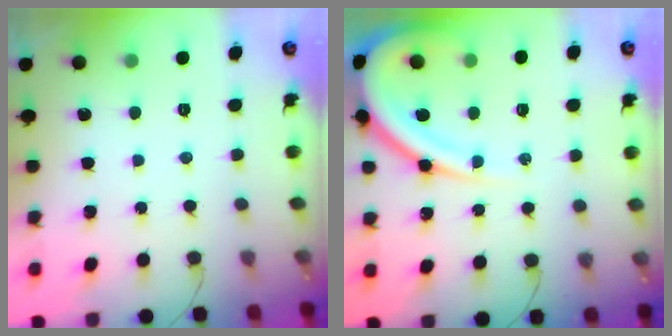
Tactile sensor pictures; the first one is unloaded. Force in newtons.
{"total": 14.9, "press": 14.8, "slide": 1.5}